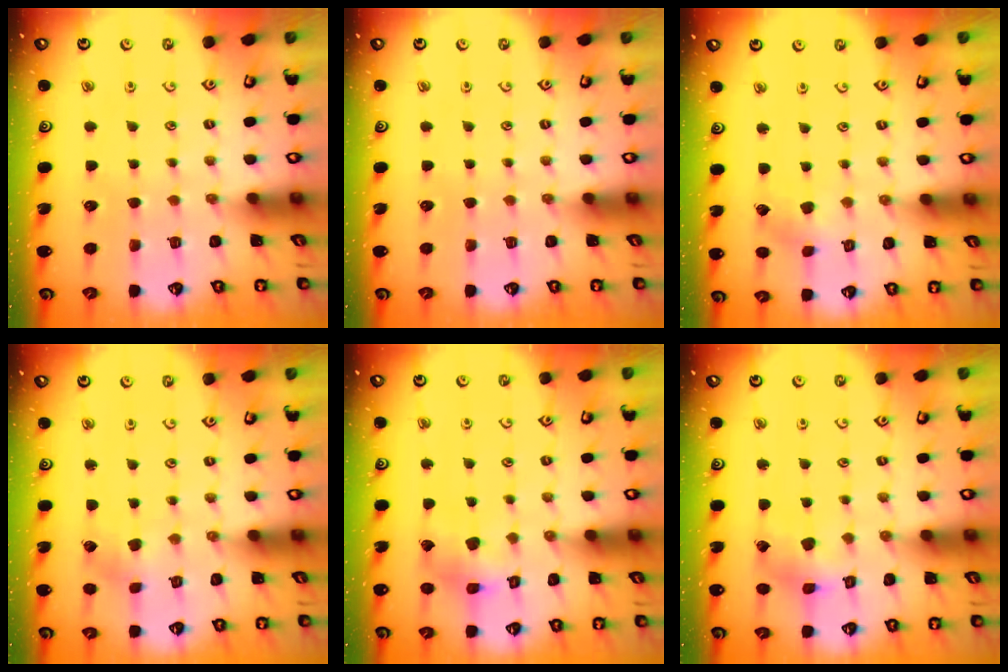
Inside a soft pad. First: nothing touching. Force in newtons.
{"total": 0.0}
{"total": 2.2, "press": 2.2, "slide": 0.2}
{"total": 2.3, "press": 2.3, "slide": 0.3}
{"total": 8.8, "press": 8.8, "slide": 1.0}
{"total": 5.4, "press": 5.4, "slide": 0.5}